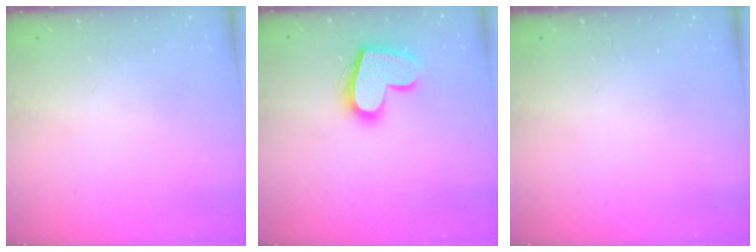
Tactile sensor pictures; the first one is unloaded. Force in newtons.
{"total": 16.9, "press": 16.9, "slide": 1.3}
{"total": 0.0}